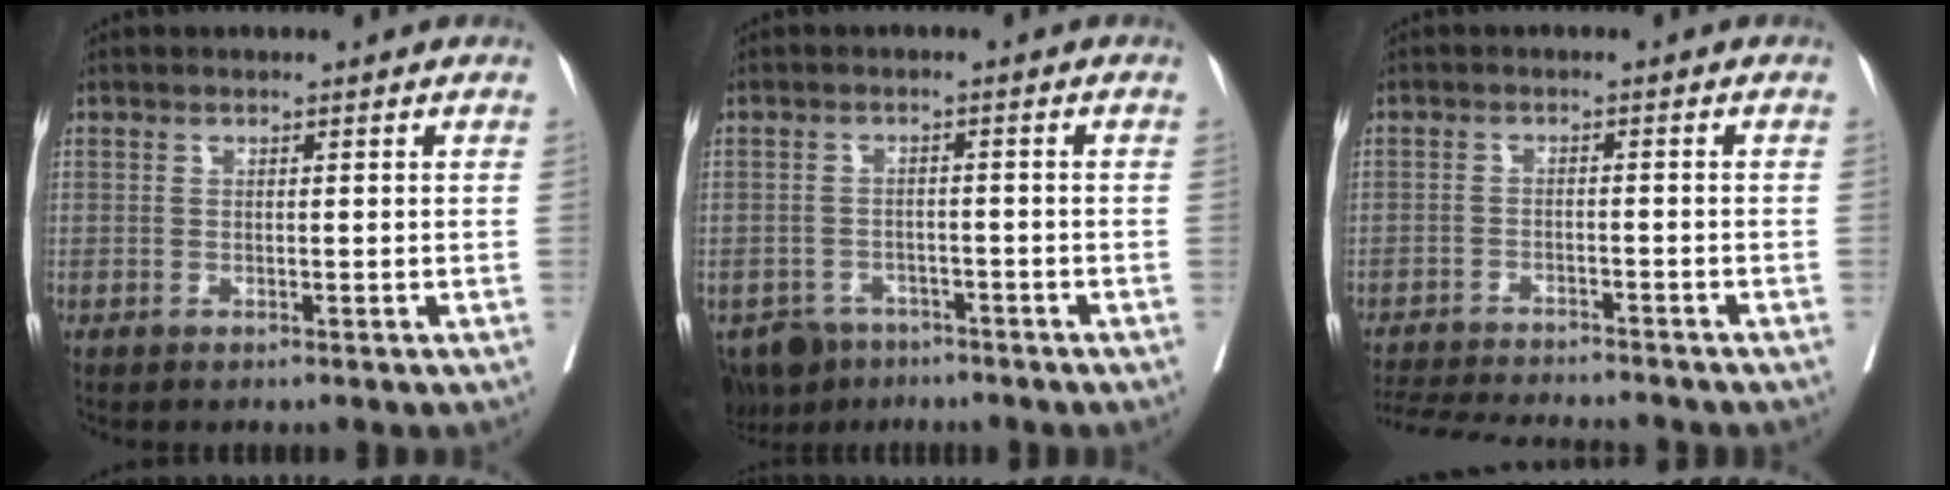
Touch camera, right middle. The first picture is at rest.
{"total": 6.0, "force": [-4.8, 3.5, 0.7], "torque": [-0.007, -0.001, -0.076]}
{"total": 12.6, "force": [-11.8, 1.0, 4.1], "torque": [-0.065, -0.010, -0.170]}